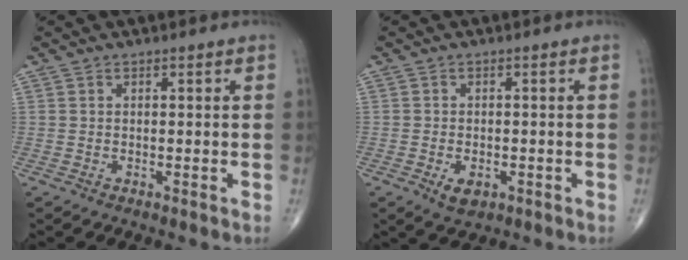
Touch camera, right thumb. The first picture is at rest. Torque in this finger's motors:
{"motor_torque": [-0.23, 0.17, -0.07, -0.08, 0.00]}